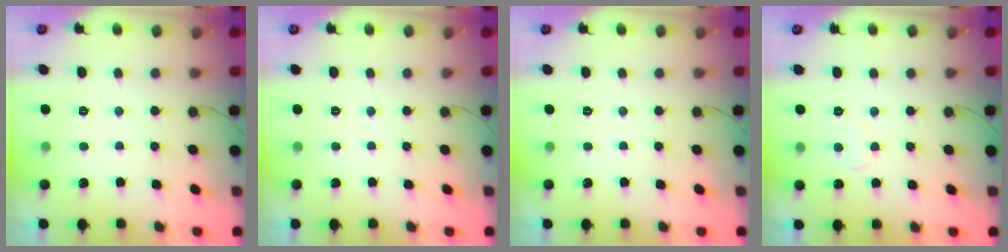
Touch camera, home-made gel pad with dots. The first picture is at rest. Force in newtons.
{"total": 0.0}
{"total": 0.0}
{"total": 5.3, "press": 5.3, "slide": 0.4}